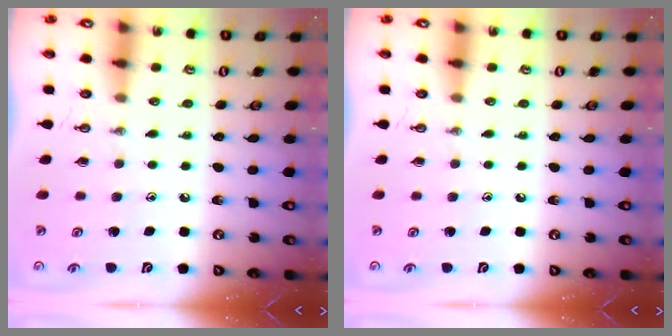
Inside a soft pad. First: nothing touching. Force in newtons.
{"total": 0.0}